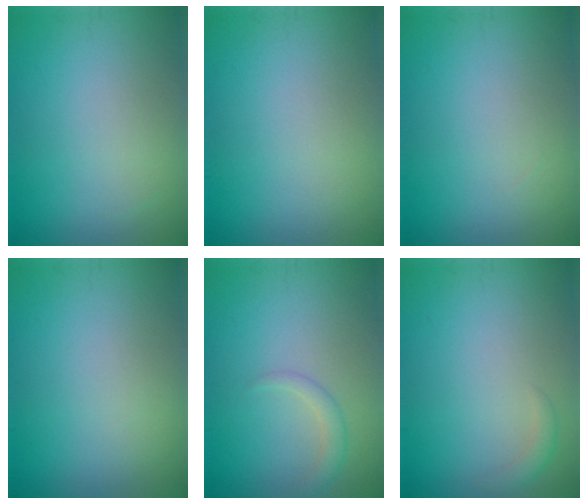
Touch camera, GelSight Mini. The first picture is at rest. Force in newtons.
{"total": 0.0}
{"total": 0.0}
{"total": 0.0}
{"total": 1.7, "press": 1.7, "slide": 0.1}
{"total": 1.1, "press": 1.1, "slide": 0.1}